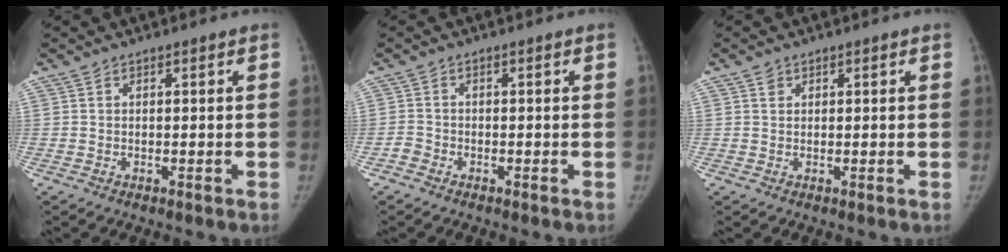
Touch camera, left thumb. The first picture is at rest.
{"total": 1.4, "force": [-1.0, 1.0, 0.2], "torque": [-0.004, 0.003, -0.026]}
{"total": 1.0, "force": [0.6, 0.8, 0.1], "torque": [0.008, -0.010, 0.008]}